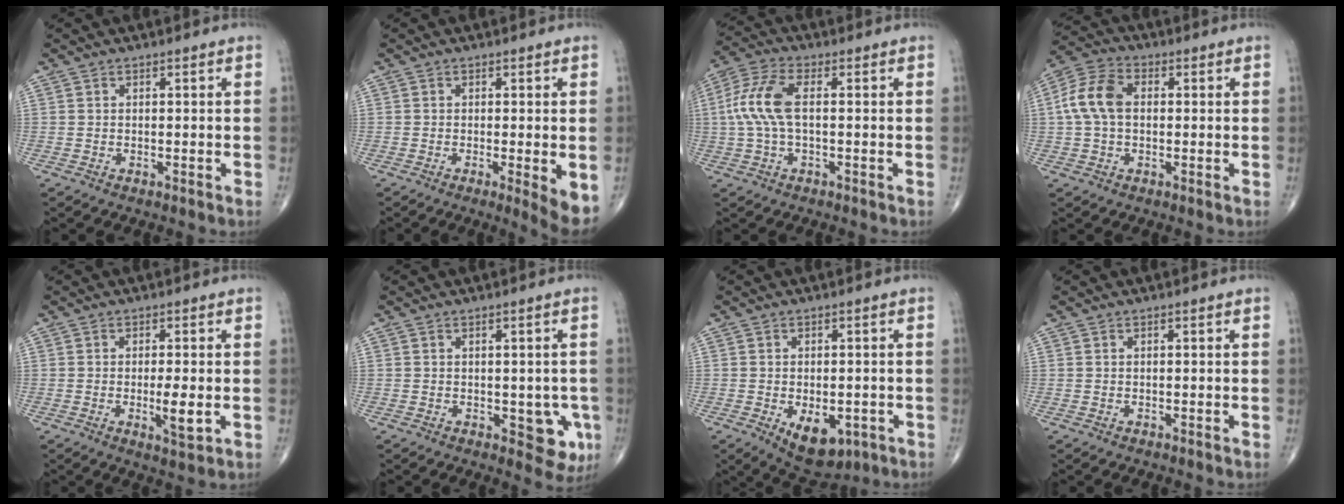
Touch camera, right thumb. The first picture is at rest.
{"total": 5.7, "force": [-1.3, 0.9, 5.5], "torque": [-0.083, -0.018, -0.021]}
{"total": 9.2, "force": [0.5, 4.0, 8.2], "torque": [-0.204, 0.022, 0.006]}
{"total": 9.0, "force": [0.7, 5.9, 6.8], "torque": [-0.144, 0.026, 0.007]}
{"total": 4.7, "force": [-0.7, 1.2, 4.5], "torque": [-0.074, -0.012, -0.011]}
{"total": 6.2, "force": [-1.5, 3.2, 5.1], "torque": [-0.027, -0.003, -0.011]}
{"total": 8.8, "force": [-3.0, 5.0, 6.6], "torque": [-0.079, 0.001, -0.030]}
{"total": 0.0}